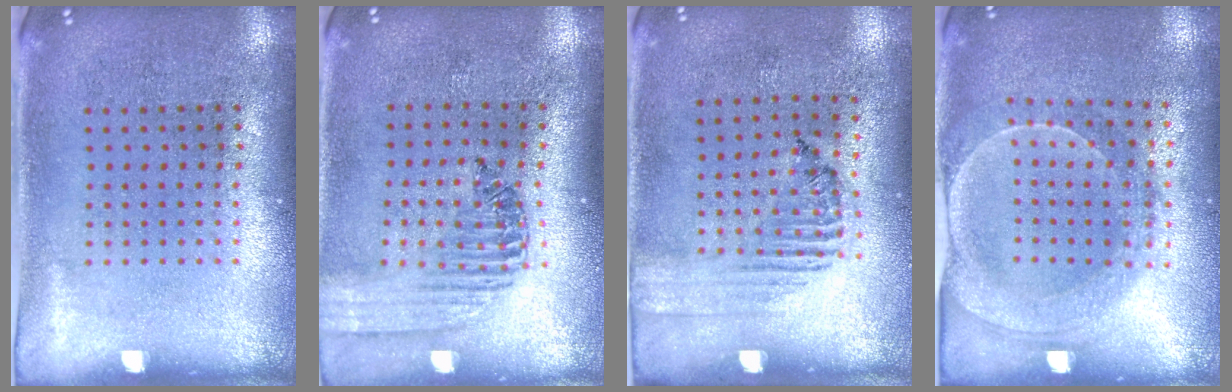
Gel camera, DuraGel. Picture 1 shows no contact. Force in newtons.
{"total": 1.3, "press": 1.3, "slide": 0.4}
{"total": 1.5, "press": 1.1, "slide": 1.0}
{"total": 1.8, "press": 1.8, "slide": 0.5}